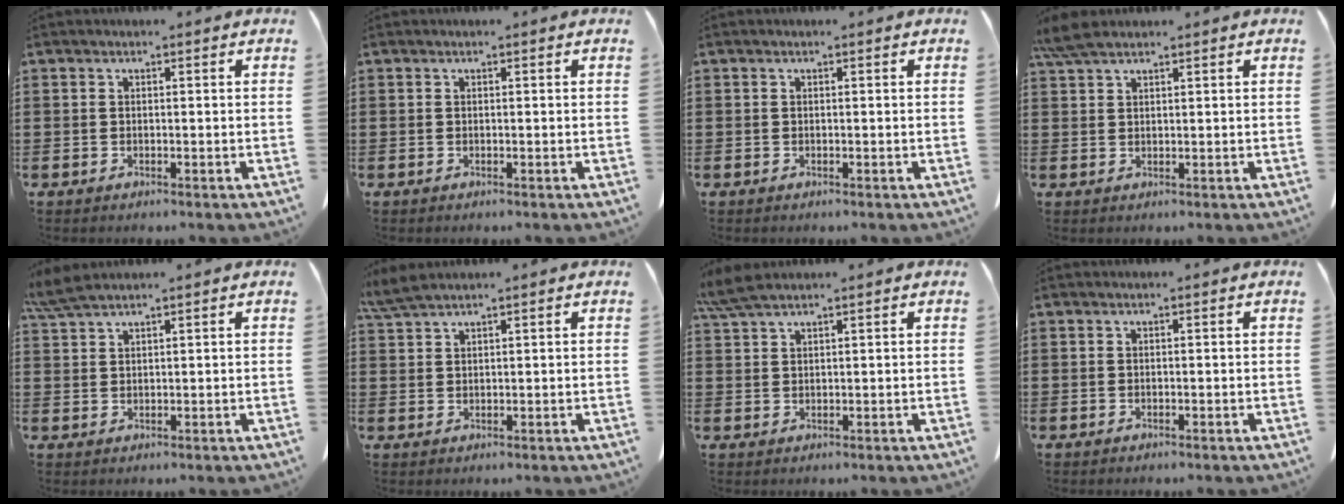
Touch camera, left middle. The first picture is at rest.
{"total": 0.0}
{"total": 0.0}
{"total": 3.6, "force": [2.7, 0.9, 2.3], "torque": [-0.051, 0.004, 0.052]}
{"total": 3.3, "force": [2.7, 0.2, 1.8], "torque": [-0.043, 0.001, 0.053]}
{"total": 3.1, "force": [2.5, 0.2, 1.8], "torque": [-0.042, 0.000, 0.049]}
{"total": 3.8, "force": [2.9, 0.6, 2.4], "torque": [-0.054, 0.003, 0.056]}
{"total": 0.0}